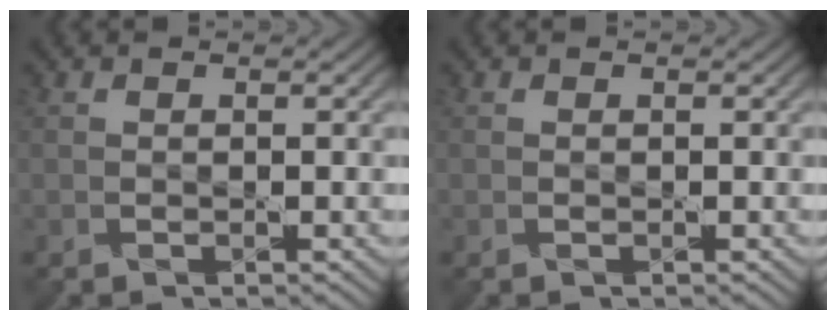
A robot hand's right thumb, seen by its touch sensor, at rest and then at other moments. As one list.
[{"total": 0.0}]